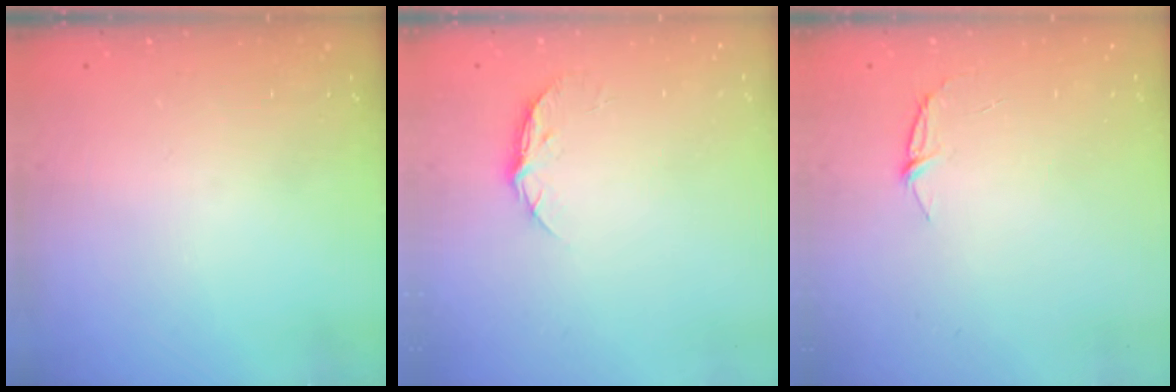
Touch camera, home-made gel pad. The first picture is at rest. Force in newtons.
{"total": 6.7, "press": 6.7, "slide": 0.8}
{"total": 3.9, "press": 3.9, "slide": 0.4}